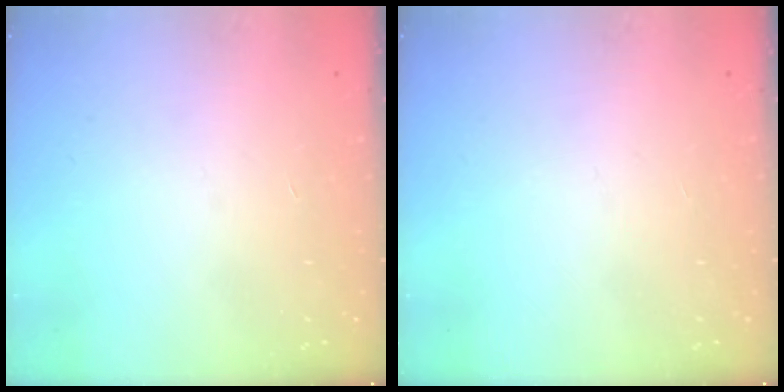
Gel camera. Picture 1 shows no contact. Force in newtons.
{"total": 0.0}